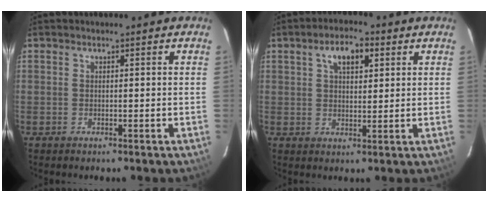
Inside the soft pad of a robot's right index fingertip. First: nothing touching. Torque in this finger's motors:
{"motor_torque": [0.28, 0.24, 0.28, 0.09]}